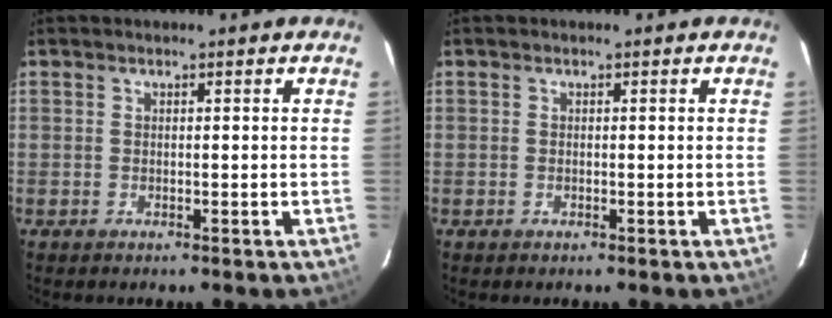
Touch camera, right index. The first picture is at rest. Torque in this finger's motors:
{"motor_torque": [0.02, 0.08, -0.12, 0.00]}